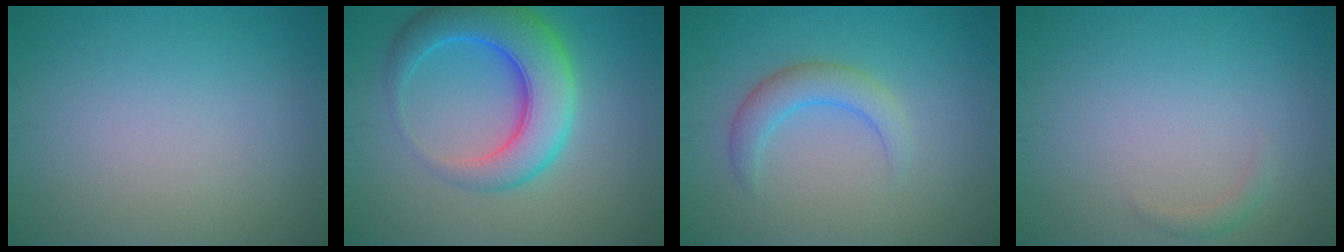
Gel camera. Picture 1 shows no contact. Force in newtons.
{"total": 8.0, "press": 8.0, "slide": 0.3}
{"total": 2.9, "press": 2.9, "slide": 0.2}
{"total": 0.8, "press": 0.8, "slide": 0.1}